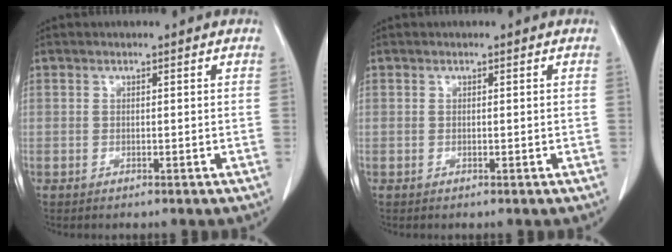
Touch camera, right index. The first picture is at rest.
{"total": 0.0}